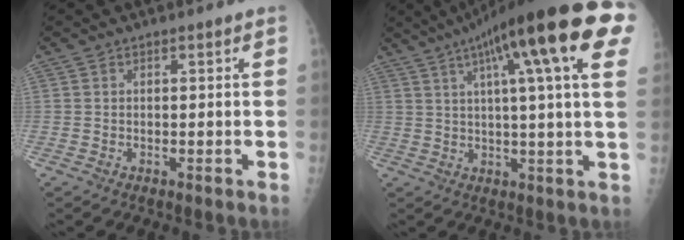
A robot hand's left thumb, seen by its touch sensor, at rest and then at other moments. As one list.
[{"total": 23.5, "force": [10.6, 3.8, 20.6], "torque": [-0.294, 0.013, 0.138]}]